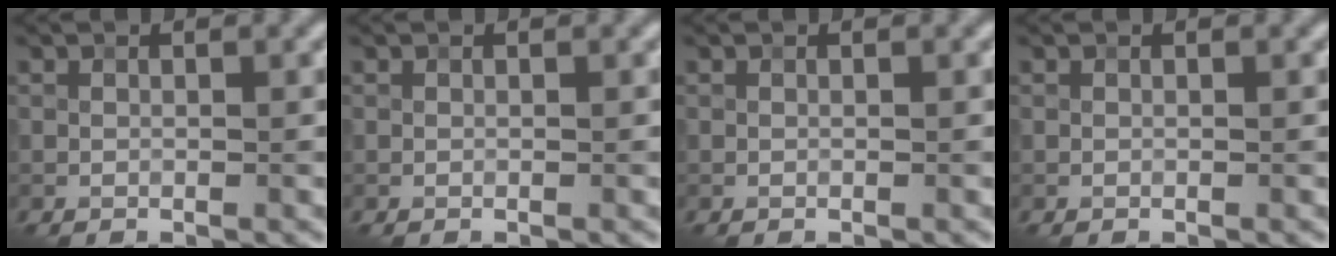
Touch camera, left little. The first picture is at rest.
{"total": 0.0}
{"total": 0.0}
{"total": 0.0}